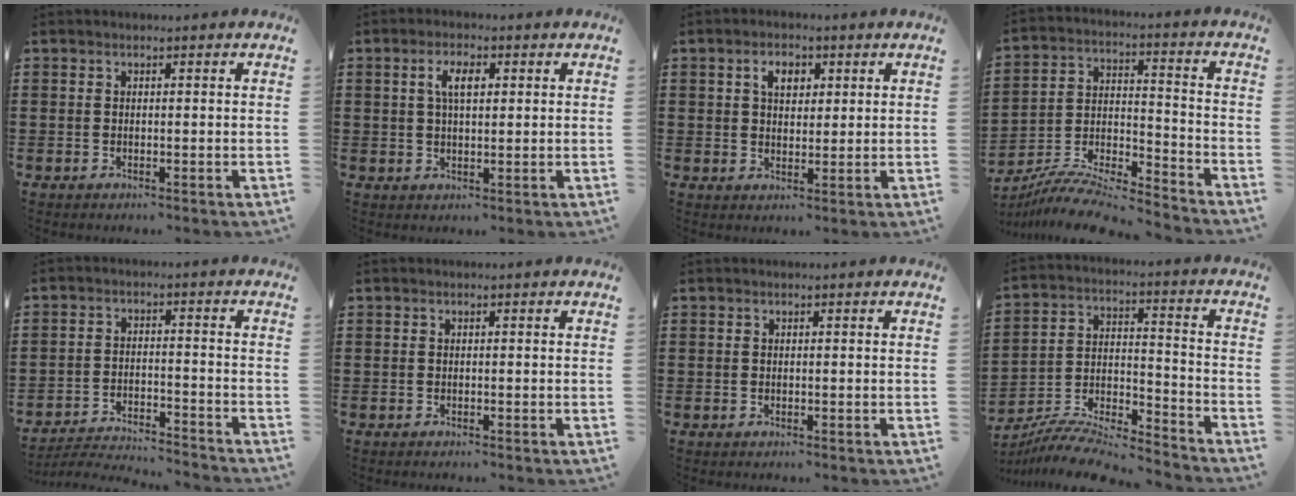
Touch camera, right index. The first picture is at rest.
{"total": 3.8, "force": [1.1, 1.6, 3.3], "torque": [-0.070, 0.010, 0.016]}
{"total": 3.6, "force": [1.3, 2.4, 2.3], "torque": [-0.047, 0.009, 0.020]}
{"total": 9.6, "force": [-9.2, 0.8, 2.8], "torque": [-0.050, 0.012, -0.185]}
{"total": 4.1, "force": [-4.1, 0.0, 0.5], "torque": [-0.022, -0.001, -0.089]}
{"total": 0.0}
{"total": 0.0}
{"total": 9.1, "force": [-8.7, 1.1, 2.6], "torque": [-0.049, 0.011, -0.175]}